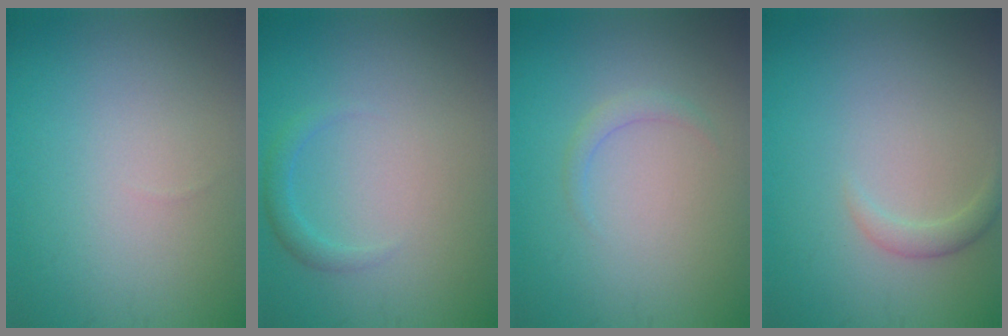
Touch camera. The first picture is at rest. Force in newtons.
{"total": 1.3, "press": 1.3, "slide": 0.1}
{"total": 1.1, "press": 1.1, "slide": 0.1}
{"total": 1.3, "press": 1.3, "slide": 0.0}